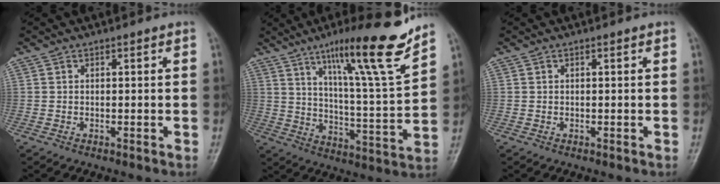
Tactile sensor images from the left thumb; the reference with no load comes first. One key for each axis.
{"total": 18.6, "fx": 12.7, "fy": 1.3, "fz": 13.5, "tx": -0.188, "ty": -0.073, "tz": 0.200}
{"total": 0.0}